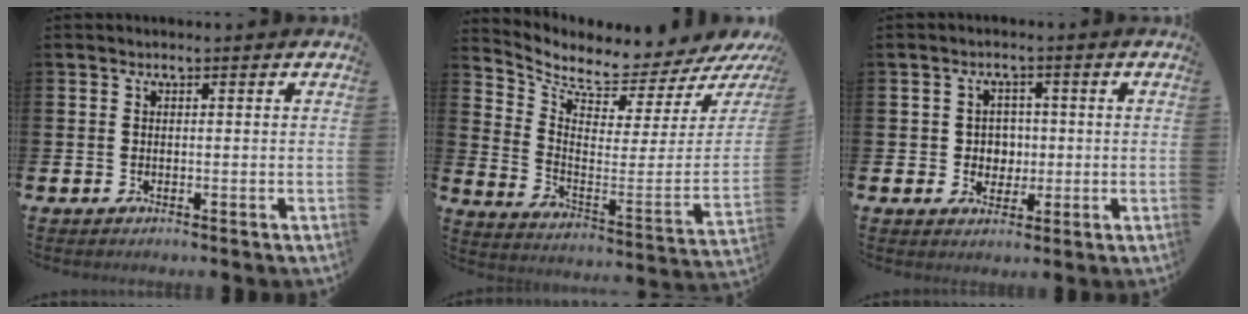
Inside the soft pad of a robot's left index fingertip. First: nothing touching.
{"total": 5.4, "force": [5.1, 1.7, 1.0], "torque": [-0.041, -0.071, 0.080]}
{"total": 3.1, "force": [0.3, 2.9, 0.8], "torque": [-0.009, 0.002, -0.002]}